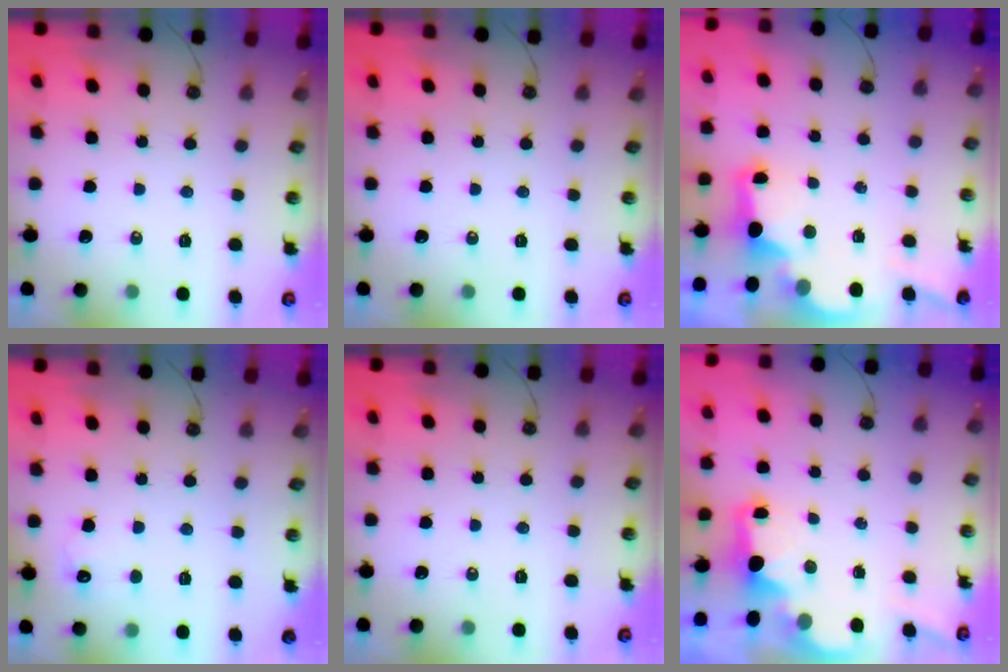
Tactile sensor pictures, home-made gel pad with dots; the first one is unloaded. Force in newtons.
{"total": 0.0}
{"total": 2.8, "press": 2.7, "slide": 0.9}
{"total": 3.4, "press": 3.3, "slide": 1.0}
{"total": 0.0}
{"total": 2.1, "press": 1.9, "slide": 0.8}